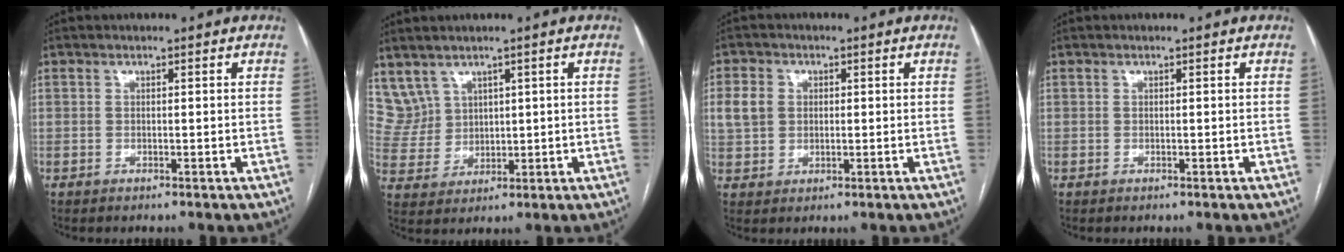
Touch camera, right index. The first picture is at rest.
{"total": 5.4, "force": [3.5, 4.1, 0.4], "torque": [-0.023, 0.021, 0.089]}
{"total": 5.0, "force": [1.0, 4.2, 2.5], "torque": [-0.058, 0.014, 0.020]}
{"total": 0.0}